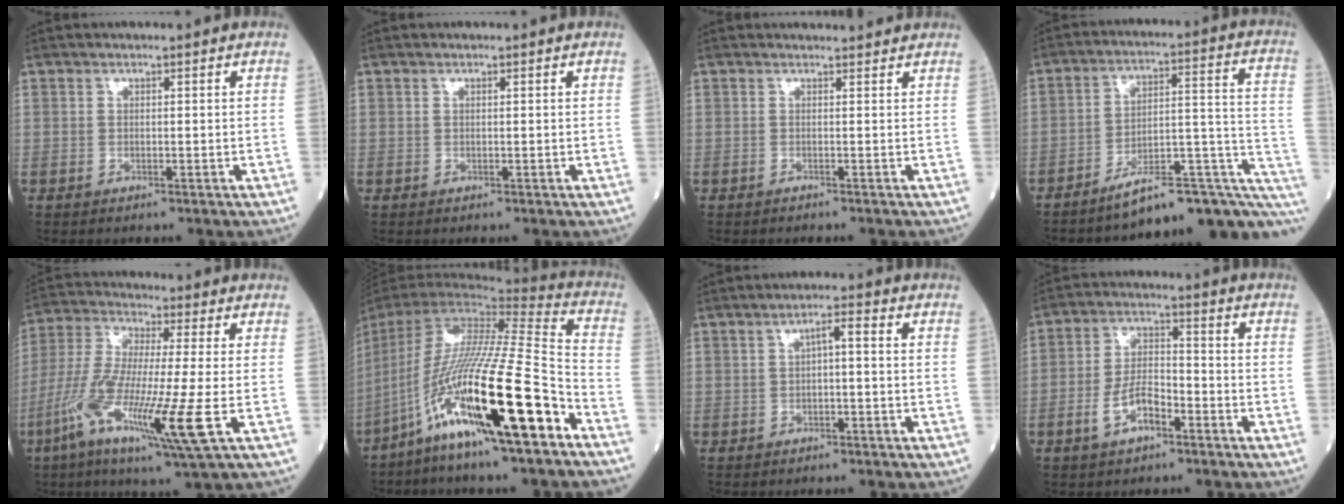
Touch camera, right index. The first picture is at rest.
{"total": 0.0}
{"total": 1.9, "force": [1.4, 0.6, 1.0], "torque": [-0.033, 0.022, 0.011]}
{"total": 16.8, "force": [-12.3, 3.3, 11.1], "torque": [-0.087, 0.067, -0.170]}
{"total": 15.6, "force": [-5.3, 0.3, 14.6], "torque": [-0.304, -0.031, -0.104]}
{"total": 24.6, "force": [-12.2, 1.3, 21.3], "torque": [-0.400, -0.040, -0.222]}
{"total": 2.4, "force": [0.0, 0.5, 2.4], "torque": [-0.037, 0.011, 0.001]}
{"total": 6.7, "force": [-3.4, 2.9, 5.0], "torque": [-0.101, 0.010, -0.064]}